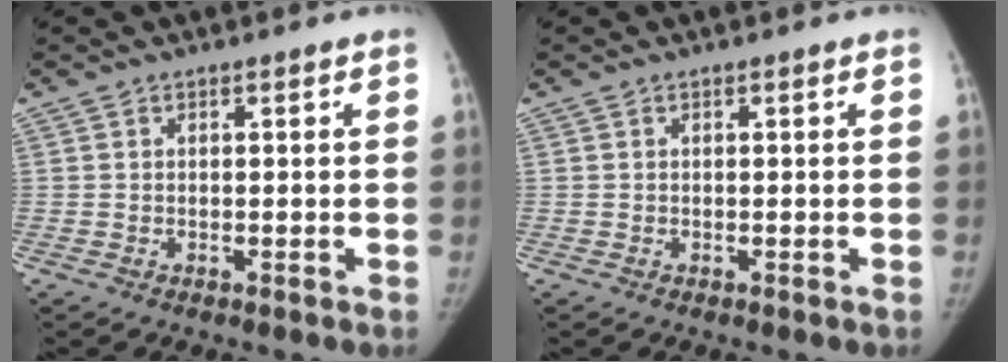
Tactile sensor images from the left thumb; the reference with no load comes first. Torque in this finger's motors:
{"motor_torque": [0.04, 0.00, 0.46, -0.15, 0.02]}